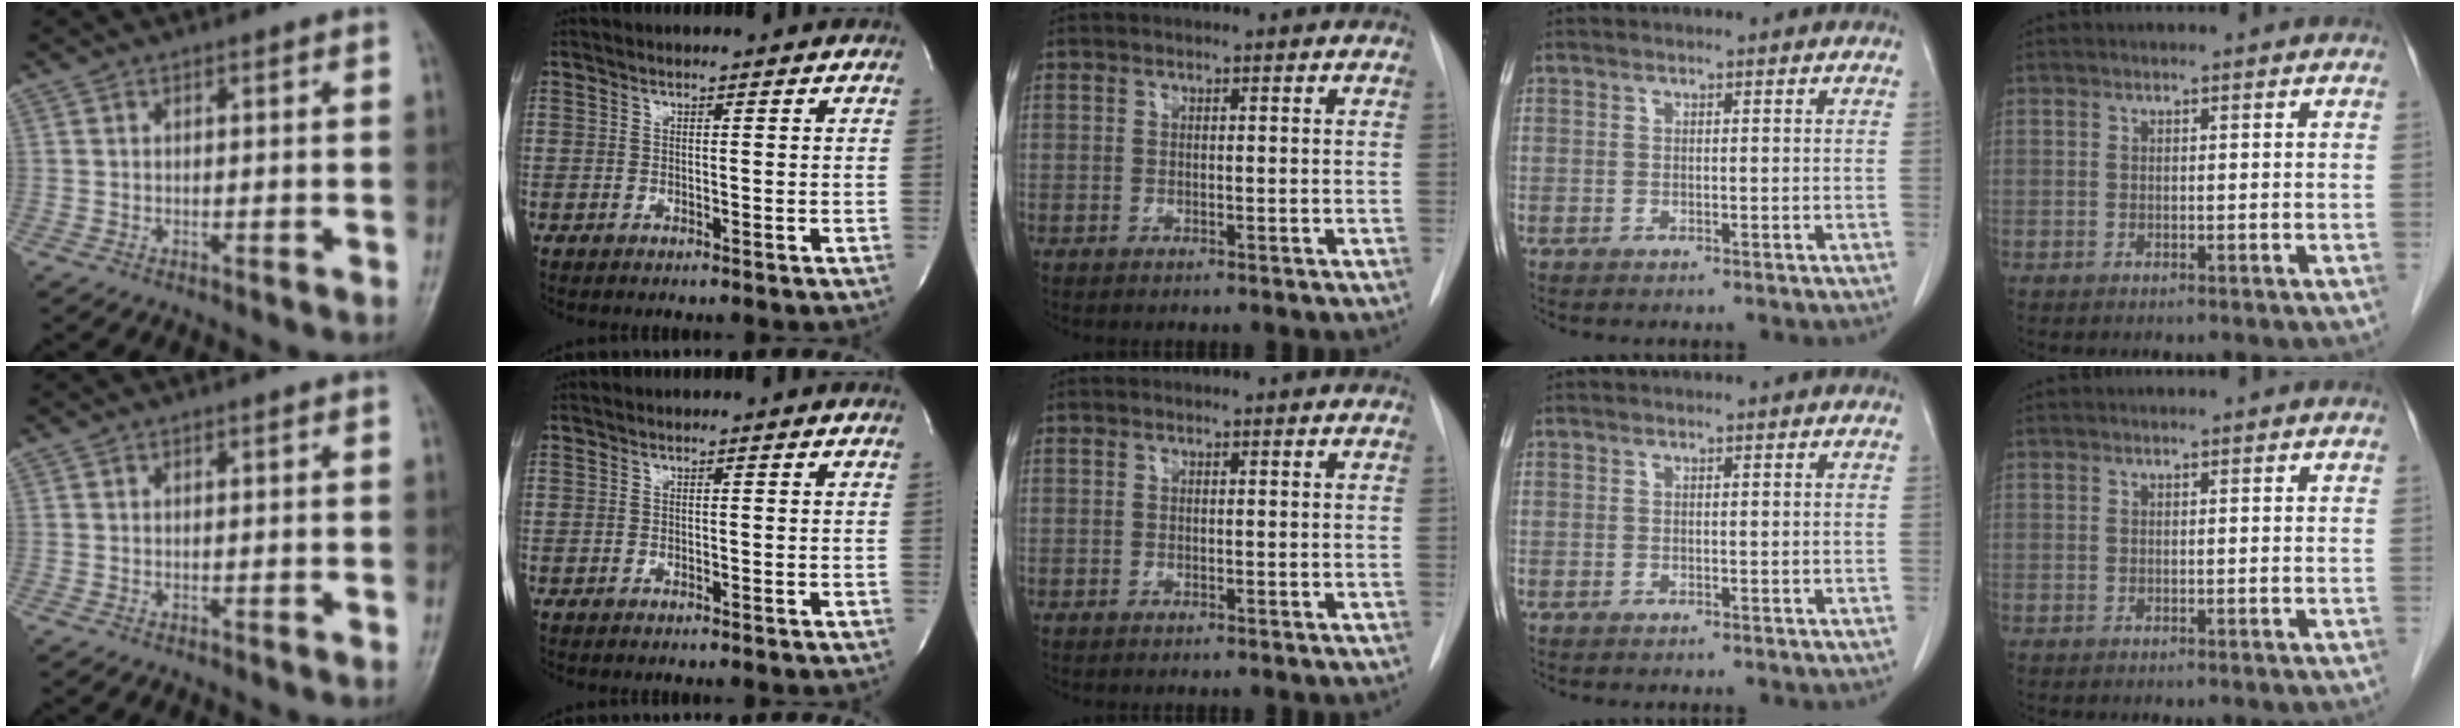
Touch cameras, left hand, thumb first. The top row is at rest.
{}